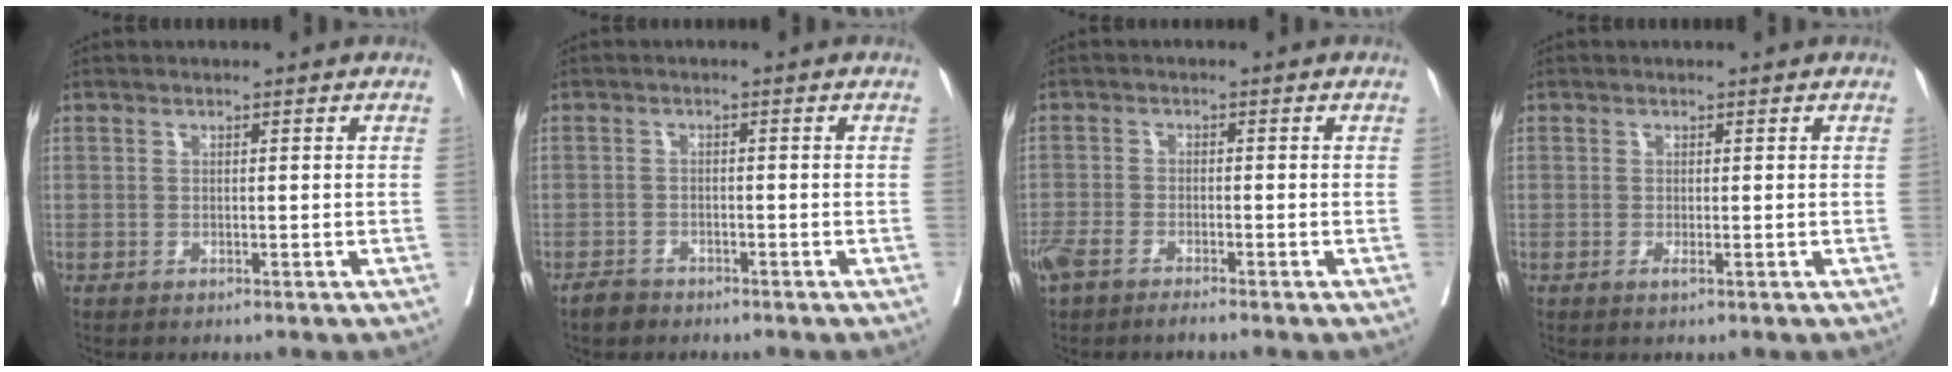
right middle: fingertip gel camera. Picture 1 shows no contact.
{"total": 2.1, "force": [-1.8, 1.0, 0.5], "torque": [-0.014, 0.000, -0.029]}
{"total": 4.5, "force": [-3.5, 1.1, 2.7], "torque": [-0.052, -0.003, -0.064]}
{"total": 0.7, "force": [-0.2, -0.1, 0.7], "torque": [-0.012, -0.003, -0.004]}